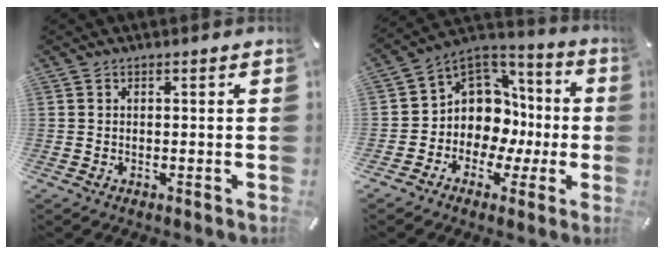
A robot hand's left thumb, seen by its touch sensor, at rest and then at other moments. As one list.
[{"total": 10.9, "force": [-0.6, 10.4, 3.4], "torque": [-0.069, -0.031, 0.002]}]